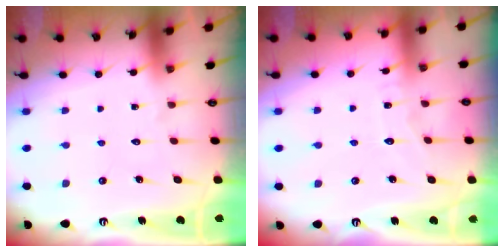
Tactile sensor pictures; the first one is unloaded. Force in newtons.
{"total": 4.2, "press": 4.2, "slide": 0.3}